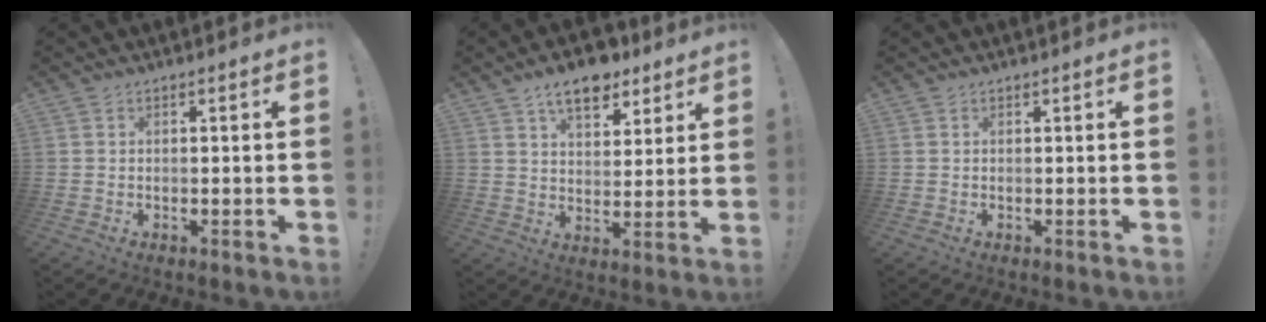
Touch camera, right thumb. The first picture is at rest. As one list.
[{"total": 10.7, "force": [7.3, 5.4, 5.6], "torque": [-0.084, -0.036, 0.132]}, {"total": 0.0}]